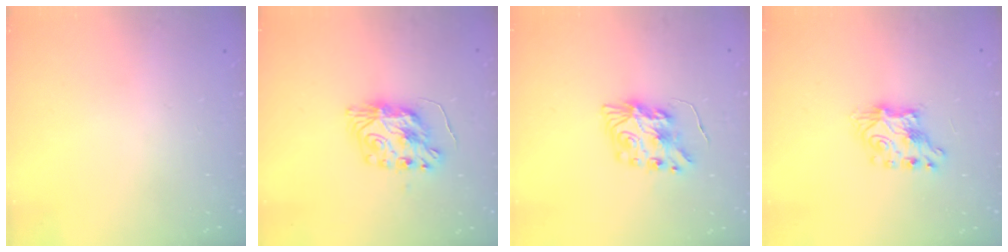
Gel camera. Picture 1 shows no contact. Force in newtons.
{"total": 9.4, "press": 9.4, "slide": 0.9}
{"total": 8.7, "press": 8.7, "slide": 0.3}
{"total": 7.2, "press": 7.2, "slide": 0.4}